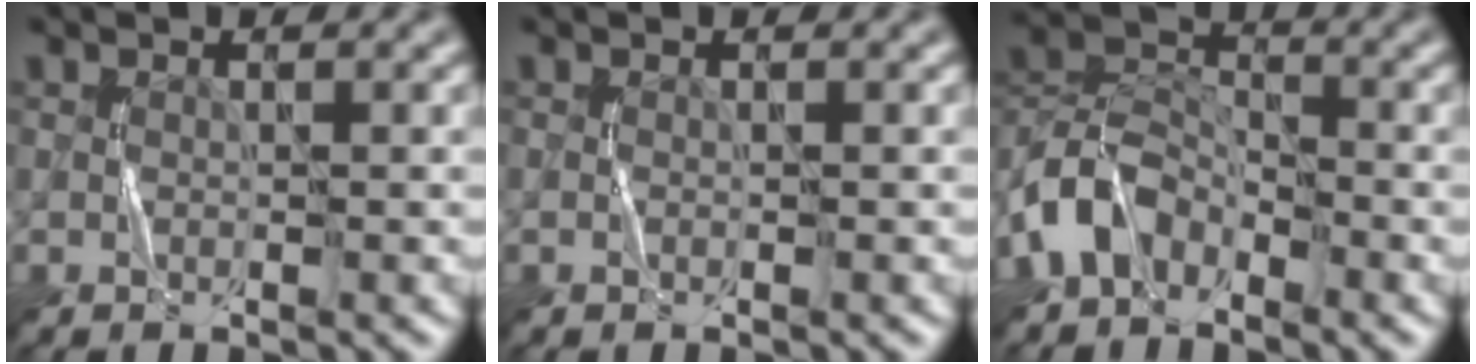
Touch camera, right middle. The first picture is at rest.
{"total": 0.0}
{"total": 5.4, "force": [-3.2, 3.5, 2.6], "torque": [-0.058, 0.003, -0.081]}